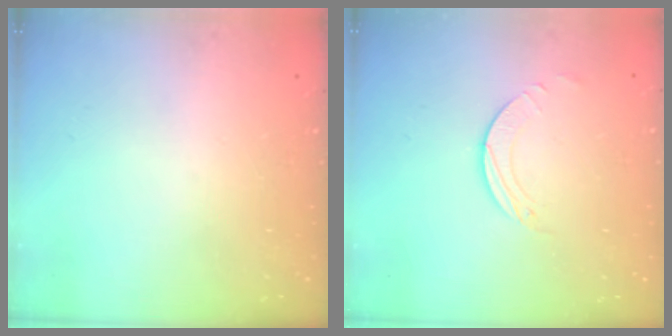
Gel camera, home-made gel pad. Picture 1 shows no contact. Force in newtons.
{"total": 2.0, "press": 2.0, "slide": 0.2}